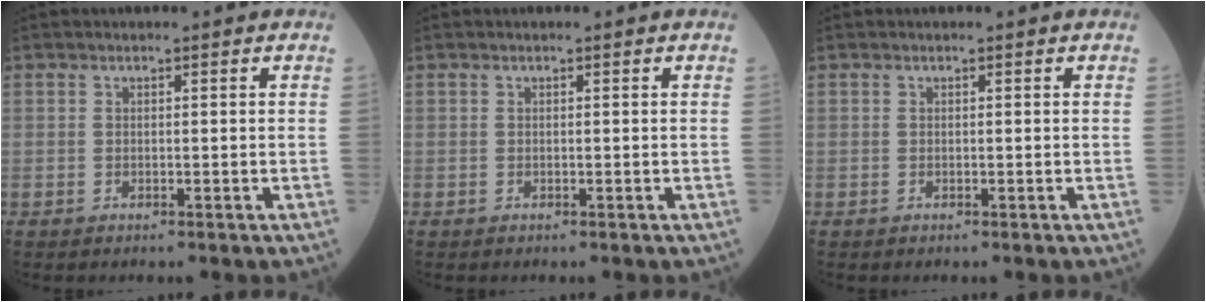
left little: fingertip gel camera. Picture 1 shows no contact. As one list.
[{"total": 0.0}, {"total": 0.0}]